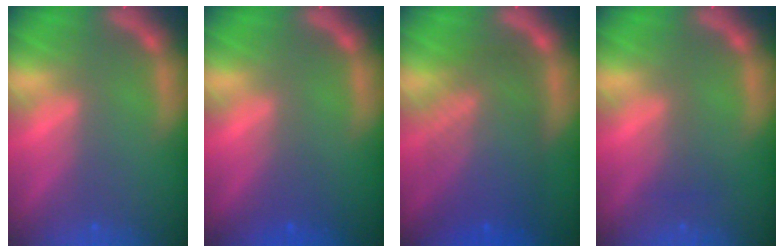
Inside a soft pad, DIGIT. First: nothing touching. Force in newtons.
{"total": 1.4}
{"total": 9.0}
{"total": 1.5}